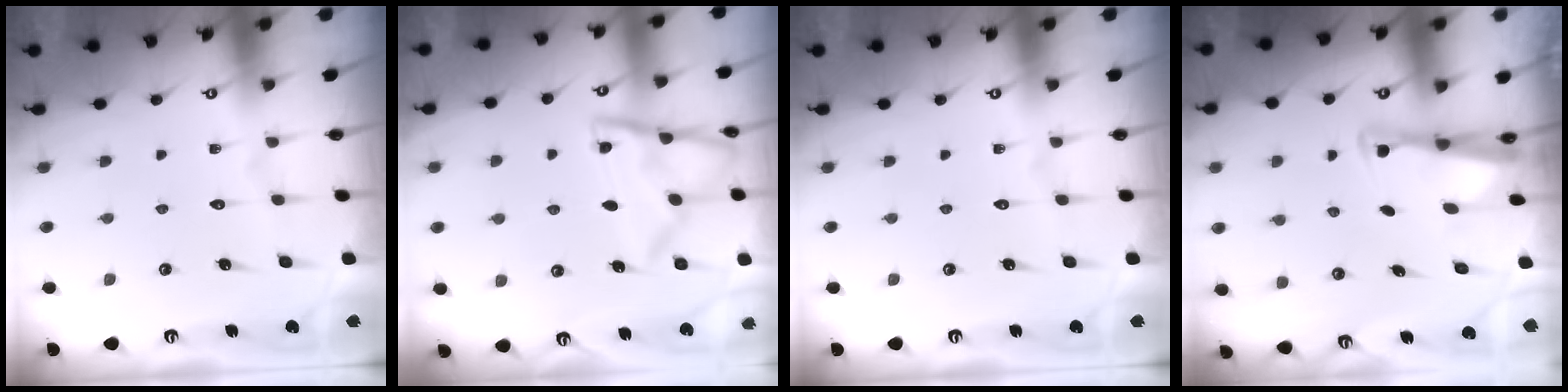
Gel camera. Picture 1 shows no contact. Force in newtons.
{"total": 11.5, "press": 11.4, "slide": 0.9}
{"total": 0.0}
{"total": 2.5, "press": 2.5, "slide": 0.5}